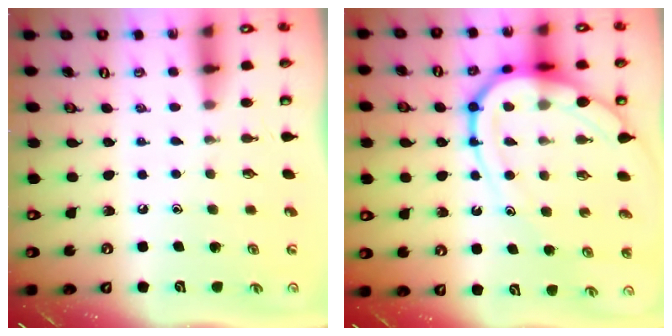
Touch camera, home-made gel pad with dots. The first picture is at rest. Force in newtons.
{"total": 14.3, "press": 14.2, "slide": 1.4}